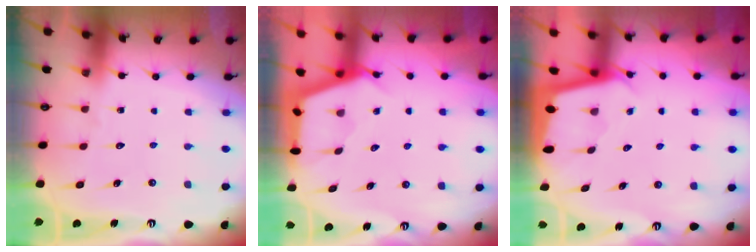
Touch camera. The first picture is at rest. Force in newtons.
{"total": 3.0, "press": 3.0, "slide": 0.4}
{"total": 1.9, "press": 1.9, "slide": 0.1}